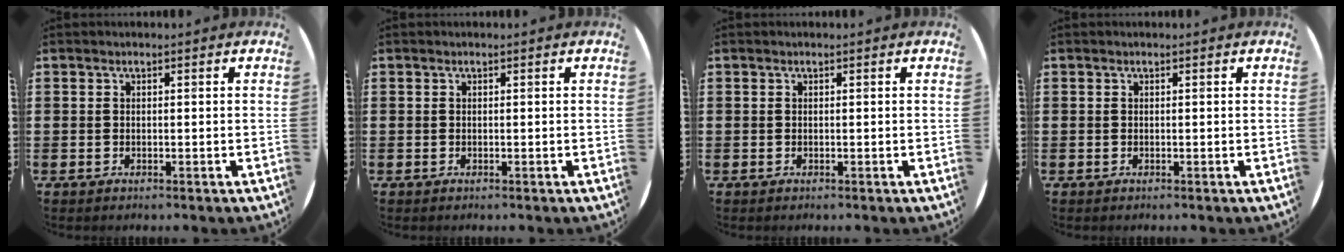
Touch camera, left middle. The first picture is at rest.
{"total": 0.0}
{"total": 0.0}
{"total": 0.0}